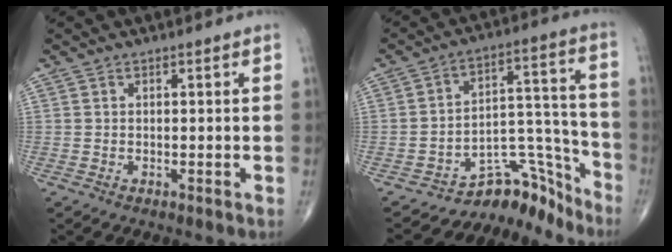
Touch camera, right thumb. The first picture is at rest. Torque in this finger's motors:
{"motor_torque": [0.64, -1.32, 0.24, -0.71, -0.01]}